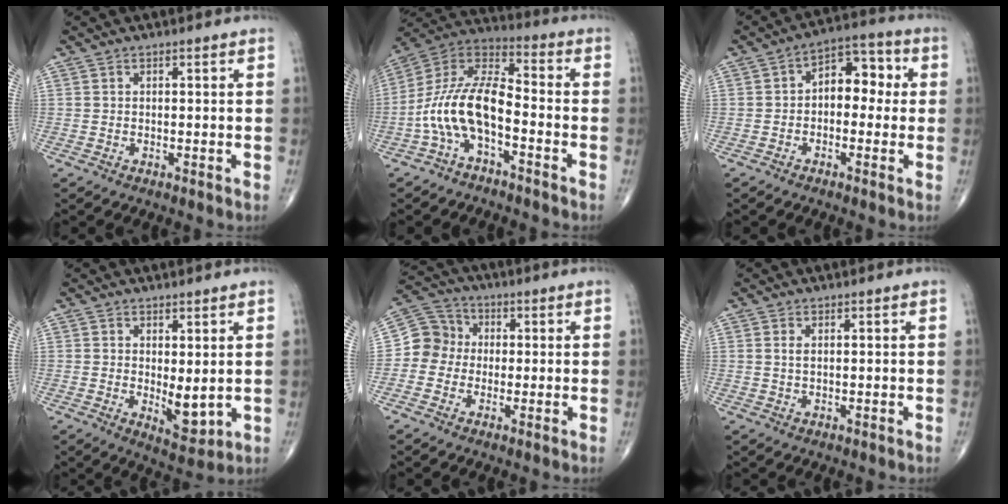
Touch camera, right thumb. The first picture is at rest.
{"total": 13.5, "force": [-4.5, 6.0, 11.3], "torque": [-0.226, 0.063, -0.094]}
{"total": 8.5, "force": [0.3, 5.6, 6.4], "torque": [-0.055, 0.034, -0.010]}
{"total": 5.4, "force": [0.3, 2.4, 4.8], "torque": [-0.062, -0.019, 0.015]}
{"total": 7.2, "force": [-0.4, 6.8, 2.4], "torque": [-0.020, 0.026, -0.022]}
{"total": 1.2, "force": [0.4, 0.5, 1.0], "torque": [-0.024, 0.003, 0.010]}